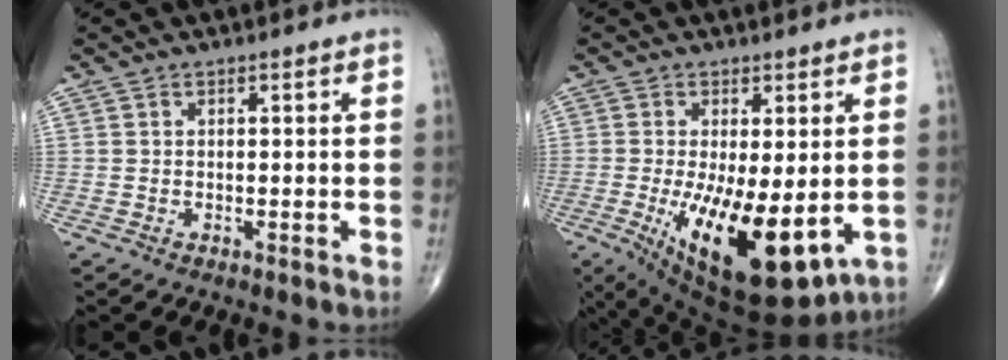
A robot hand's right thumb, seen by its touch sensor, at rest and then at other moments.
{"total": 17.0, "force": [-3.5, 6.5, 15.3], "torque": [-0.246, -0.032, -0.031]}